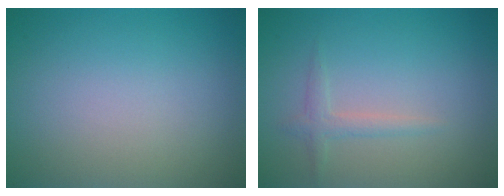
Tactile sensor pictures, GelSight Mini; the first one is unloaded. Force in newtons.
{"total": 1.4, "press": 1.4, "slide": 0.0}